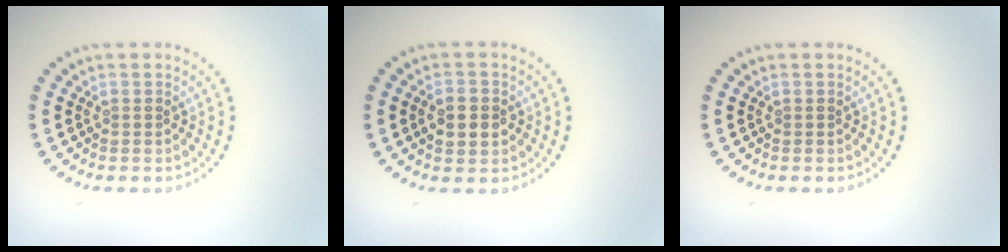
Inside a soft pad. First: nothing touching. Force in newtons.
{"total": 3.1, "press": 3.1, "slide": 0.2}
{"total": 0.0}